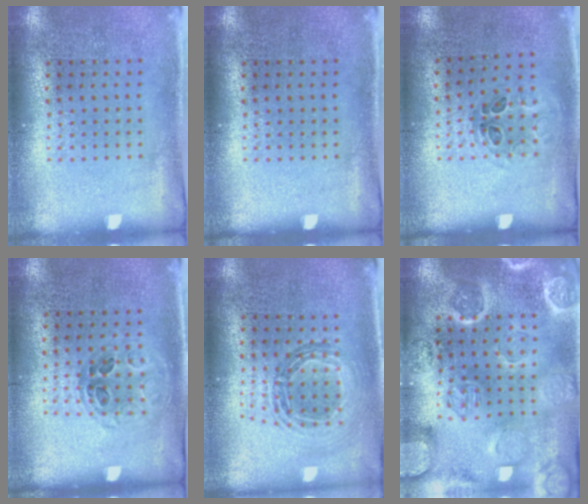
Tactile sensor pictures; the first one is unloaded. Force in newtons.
{"total": 0.0}
{"total": 1.1, "press": 0.7, "slide": 0.8}
{"total": 0.9, "press": 0.9, "slide": 0.2}
{"total": 0.9, "press": 0.9, "slide": 0.1}
{"total": 3.9, "press": 3.6, "slide": 1.4}